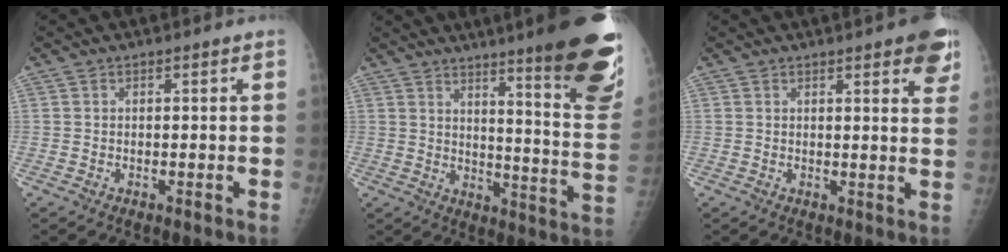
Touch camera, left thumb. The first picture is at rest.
{"total": 23.2, "force": [15.7, 2.5, 16.9], "torque": [-0.199, -0.112, 0.203]}
{"total": 8.5, "force": [5.0, 2.2, 6.4], "torque": [-0.053, -0.014, 0.053]}